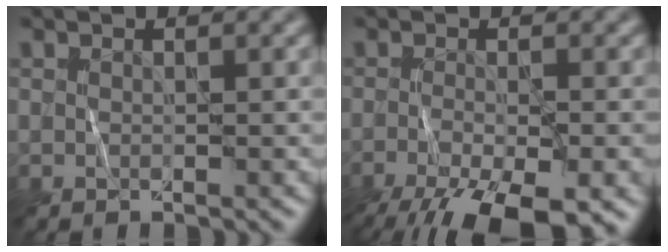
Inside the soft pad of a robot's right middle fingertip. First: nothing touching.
{"total": 10.3, "force": [-6.6, 3.2, 7.3], "torque": [-0.136, -0.041, -0.100]}